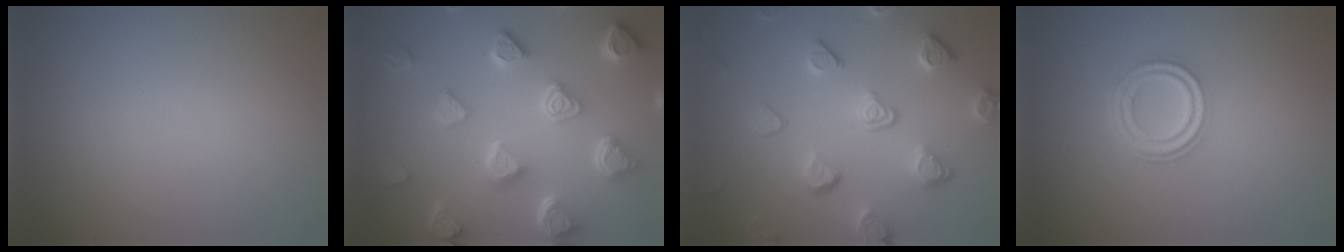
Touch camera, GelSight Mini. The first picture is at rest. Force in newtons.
{"total": 7.3, "press": 5.8, "slide": 4.5}
{"total": 5.0, "press": 3.8, "slide": 3.2}
{"total": 3.5, "press": 2.7, "slide": 2.3}